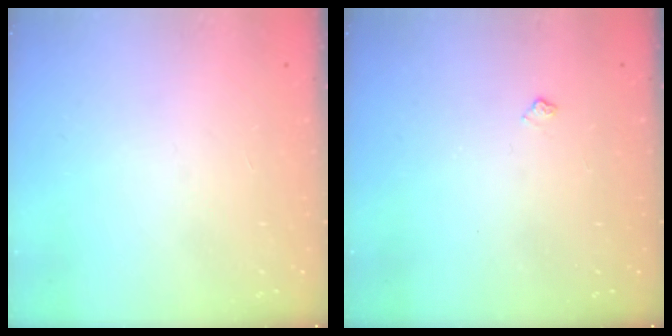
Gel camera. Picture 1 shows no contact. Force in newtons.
{"total": 3.9, "press": 3.8, "slide": 0.5}